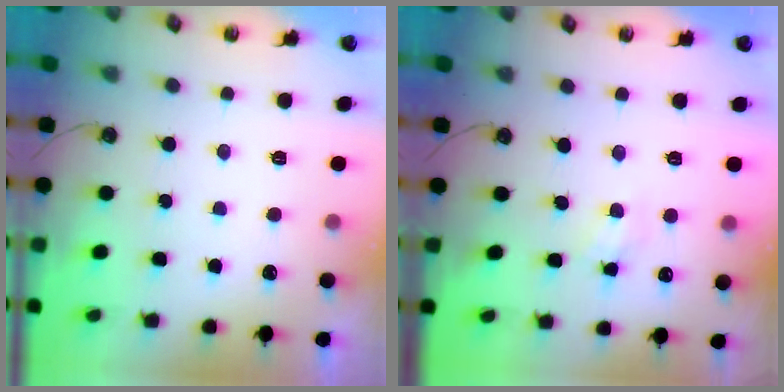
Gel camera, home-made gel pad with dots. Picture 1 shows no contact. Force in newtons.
{"total": 4.5, "press": 4.5, "slide": 0.6}